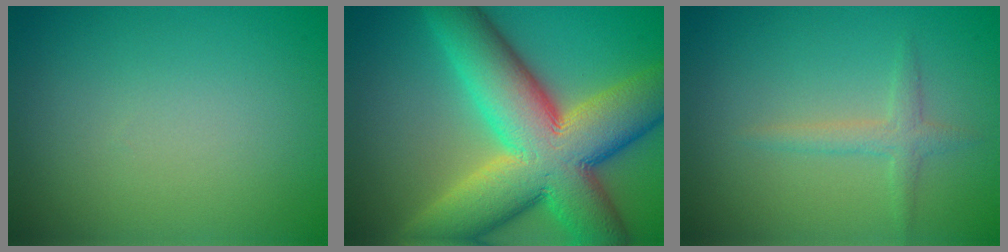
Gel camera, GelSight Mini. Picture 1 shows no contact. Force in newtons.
{"total": 15.7, "press": 15.7, "slide": 0.9}
{"total": 1.7, "press": 1.7, "slide": 0.1}